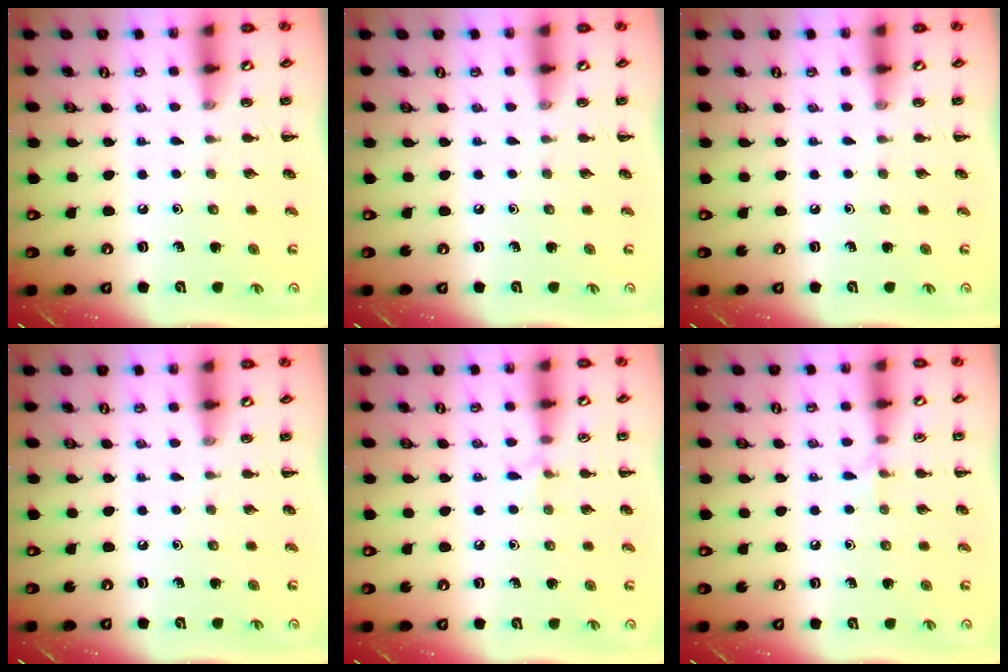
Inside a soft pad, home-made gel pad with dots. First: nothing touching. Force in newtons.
{"total": 0.0}
{"total": 0.0}
{"total": 0.0}
{"total": 4.4, "press": 4.1, "slide": 1.6}
{"total": 4.1, "press": 3.8, "slide": 1.4}